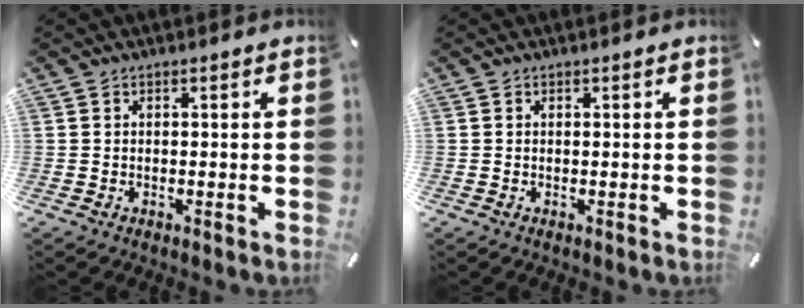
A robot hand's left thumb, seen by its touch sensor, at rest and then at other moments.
{"total": 0.0}